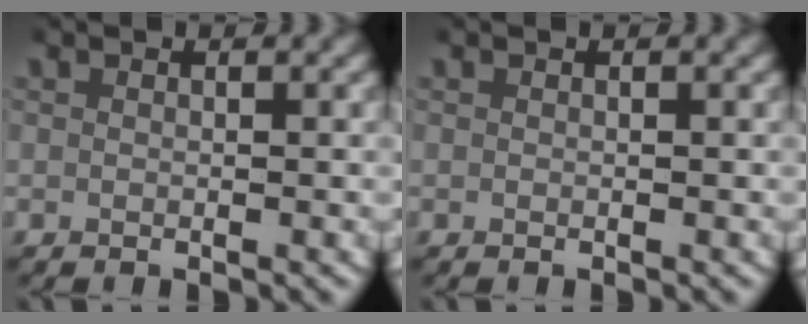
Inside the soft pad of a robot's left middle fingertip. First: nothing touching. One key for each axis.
{"total": 0.0}